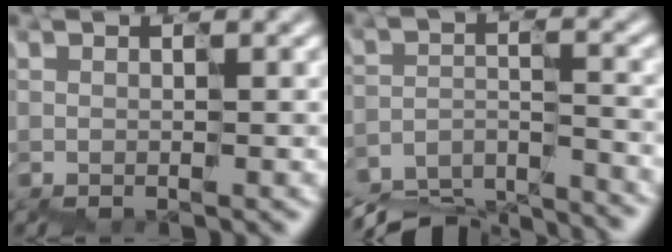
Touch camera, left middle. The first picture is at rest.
{"total": 9.9, "force": [-9.8, 1.3, 0.9], "torque": [-0.031, -0.011, -0.154]}